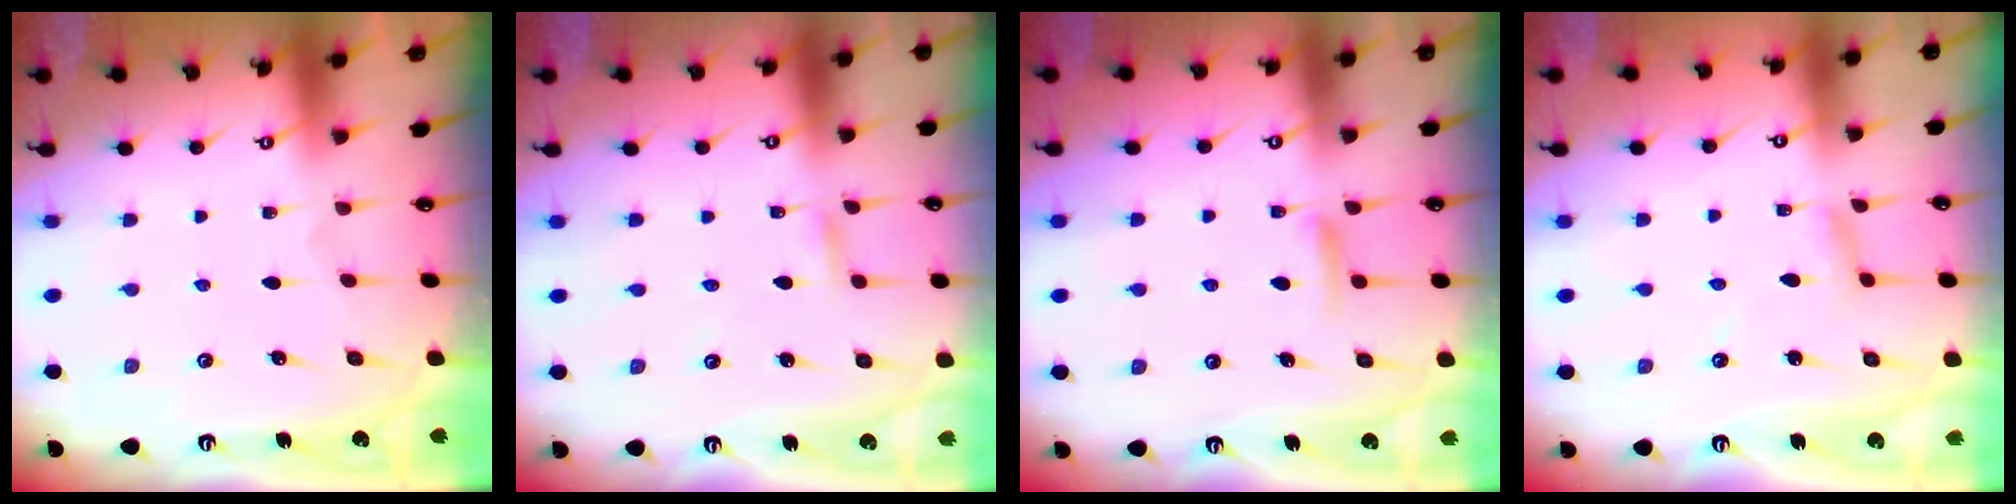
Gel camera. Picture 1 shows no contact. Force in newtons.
{"total": 1.6, "press": 1.6, "slide": 0.1}
{"total": 5.4, "press": 5.4, "slide": 0.6}
{"total": 4.1, "press": 4.1, "slide": 0.3}